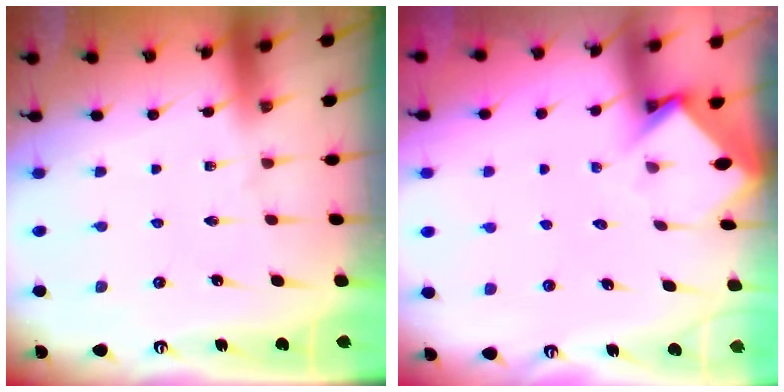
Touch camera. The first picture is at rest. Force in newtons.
{"total": 3.5, "press": 3.4, "slide": 0.3}